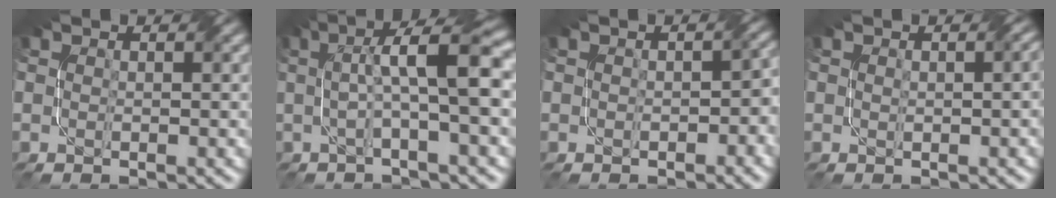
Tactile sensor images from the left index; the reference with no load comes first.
{"total": 6.9, "force": [1.0, 1.1, 6.8], "torque": [-0.106, 0.015, 0.012]}
{"total": 3.2, "force": [-0.4, 2.0, 2.4], "torque": [-0.021, -0.004, -0.006]}
{"total": 1.8, "force": [0.2, 0.6, 1.7], "torque": [-0.020, 0.004, 0.009]}